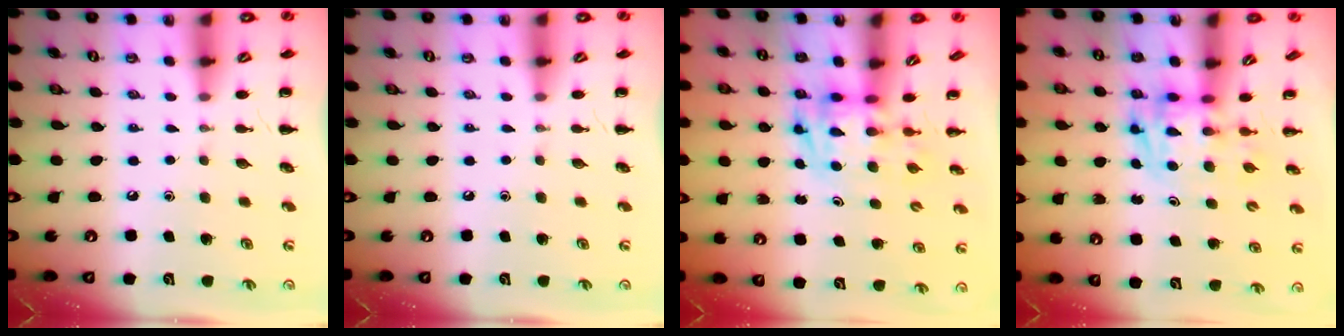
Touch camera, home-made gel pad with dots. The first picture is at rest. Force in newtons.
{"total": 0.0}
{"total": 2.7, "press": 2.7, "slide": 0.5}
{"total": 2.8, "press": 2.7, "slide": 0.5}